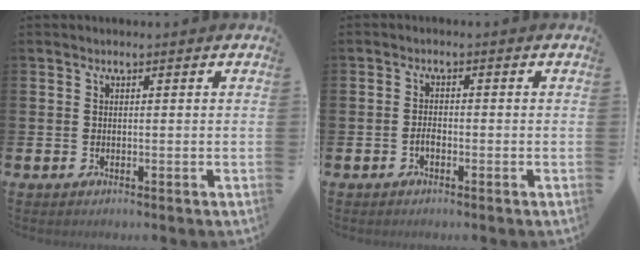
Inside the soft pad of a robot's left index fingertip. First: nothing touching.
{"total": 1.4, "force": [-0.7, 0.7, 1.0], "torque": [-0.019, 0.002, -0.015]}